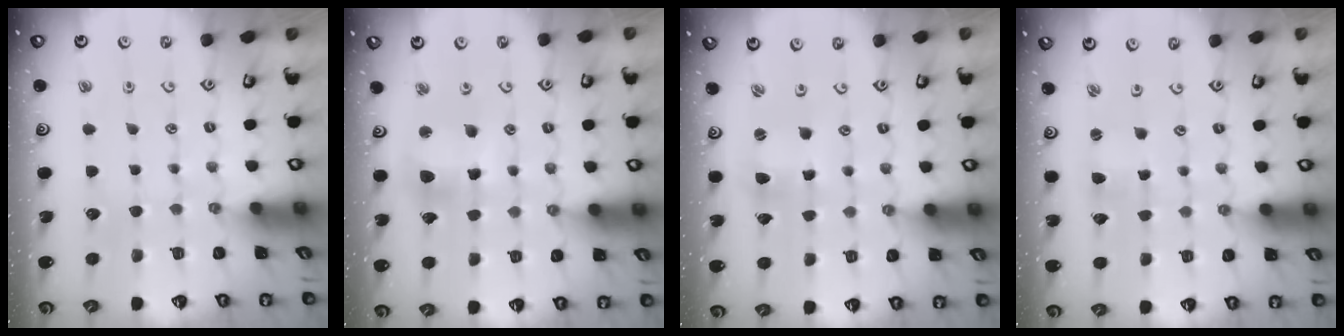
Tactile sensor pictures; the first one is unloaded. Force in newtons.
{"total": 9.5, "press": 9.4, "slide": 1.4}
{"total": 2.9, "press": 2.9, "slide": 0.3}
{"total": 2.5, "press": 2.4, "slide": 0.5}